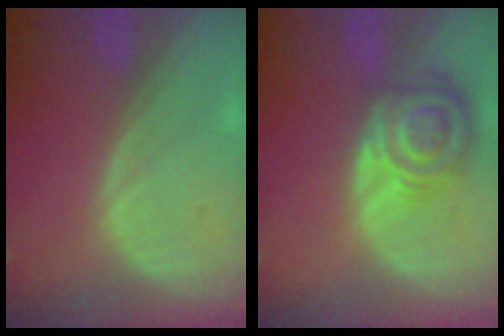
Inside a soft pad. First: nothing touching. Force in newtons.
{"total": 8.2, "press": 7.2, "slide": 3.9}